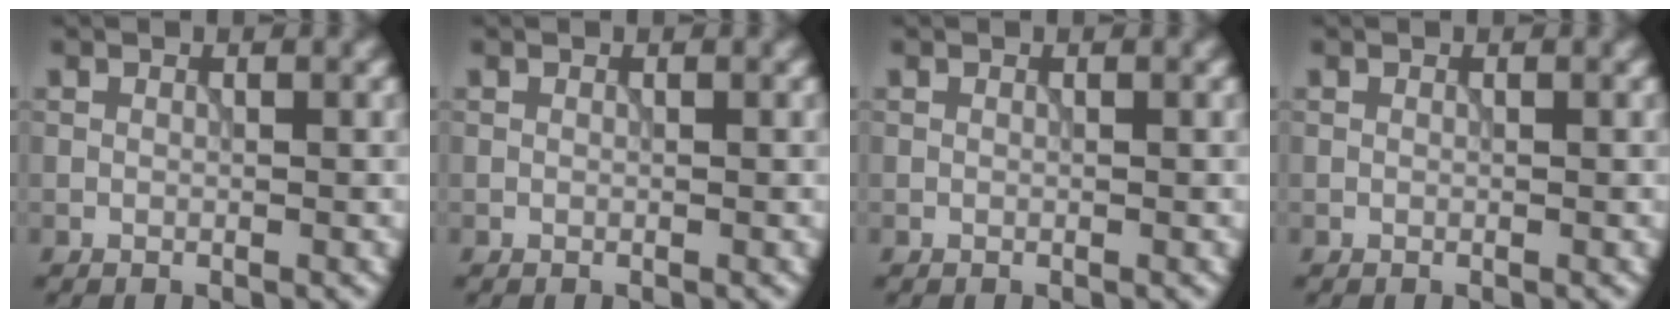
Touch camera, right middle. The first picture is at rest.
{"total": 0.0}
{"total": 0.0}
{"total": 0.0}